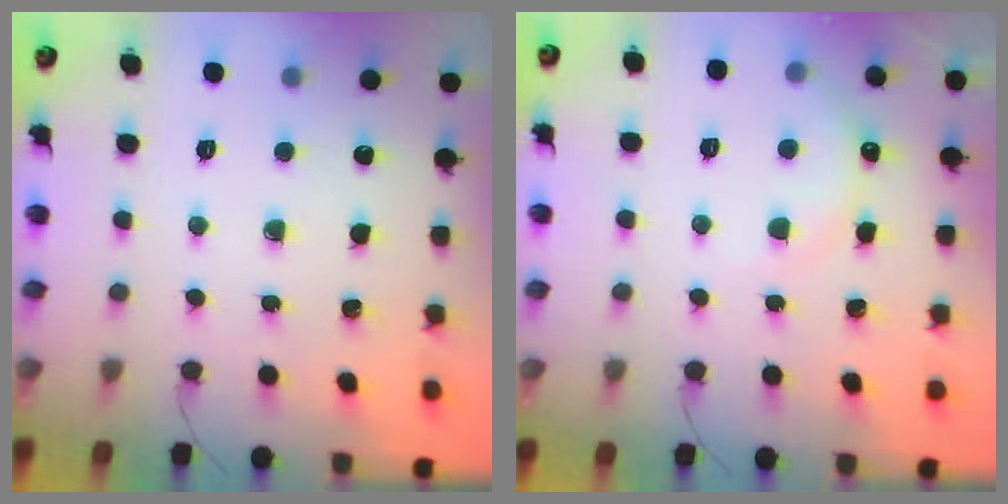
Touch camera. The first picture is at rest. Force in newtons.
{"total": 7.6, "press": 7.5, "slide": 1.3}